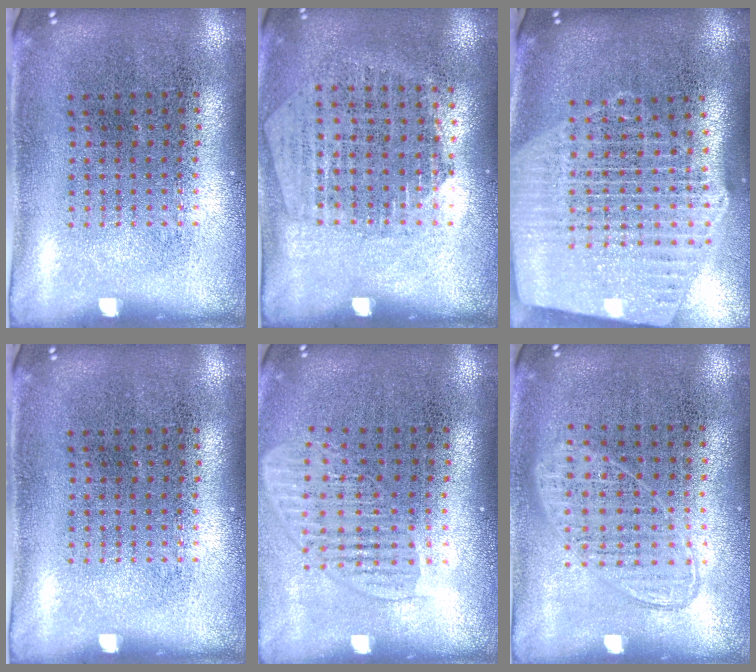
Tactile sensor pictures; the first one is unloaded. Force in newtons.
{"total": 1.3, "press": 1.2, "slide": 0.6}
{"total": 2.6, "press": 2.2, "slide": 1.4}
{"total": 0.0}
{"total": 1.6, "press": 1.4, "slide": 0.8}
{"total": 0.9, "press": 0.9, "slide": 0.3}